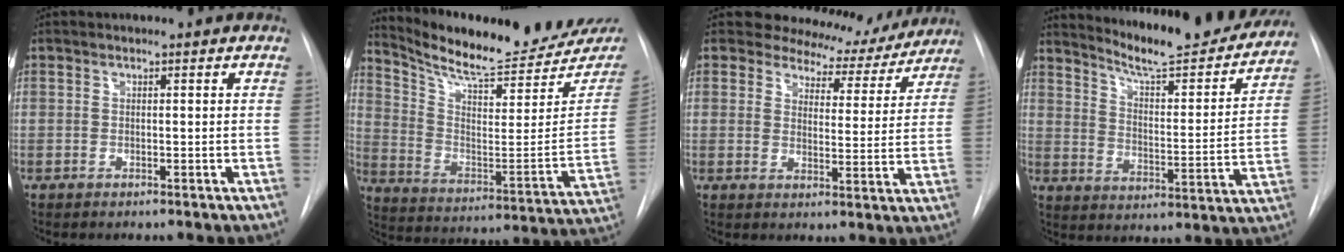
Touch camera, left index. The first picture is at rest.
{"total": 22.7, "force": [20.8, 3.3, 8.6], "torque": [-0.143, -0.074, 0.296]}
{"total": 10.1, "force": [9.2, 4.1, 0.9], "torque": [0.006, -0.012, 0.102]}
{"total": 20.5, "force": [18.9, 2.1, 7.7], "torque": [-0.109, -0.061, 0.253]}